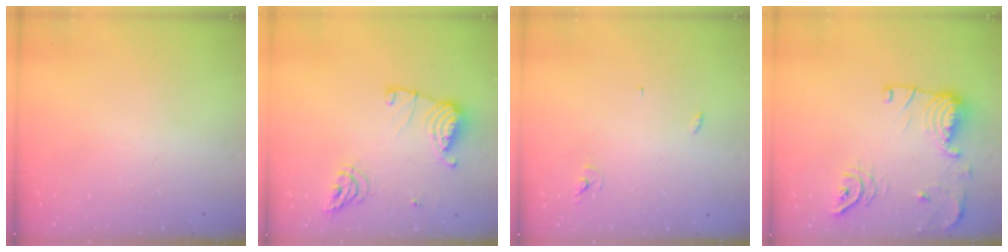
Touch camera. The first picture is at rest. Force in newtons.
{"total": 13.2, "press": 13.2, "slide": 1.2}
{"total": 2.4, "press": 2.4, "slide": 0.2}
{"total": 16.1, "press": 15.5, "slide": 4.2}